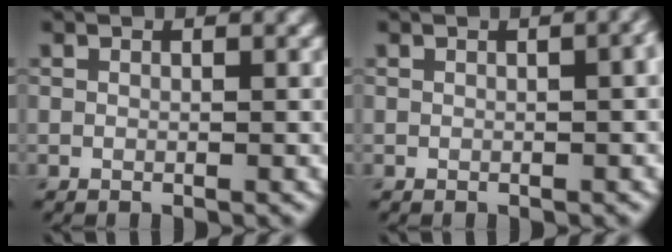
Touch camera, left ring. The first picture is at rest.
{"total": 2.6, "force": [0.4, 1.2, 2.3], "torque": [-0.011, 0.010, 0.004]}